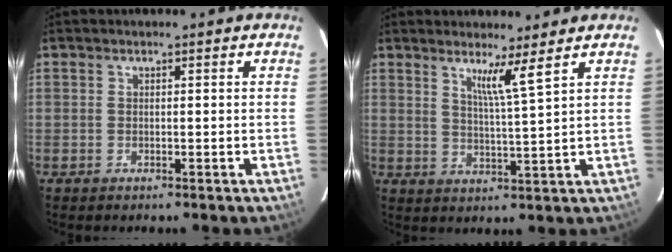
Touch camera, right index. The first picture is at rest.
{"total": 5.0, "force": [3.4, -1.2, 3.5], "torque": [-0.060, -0.015, 0.056]}